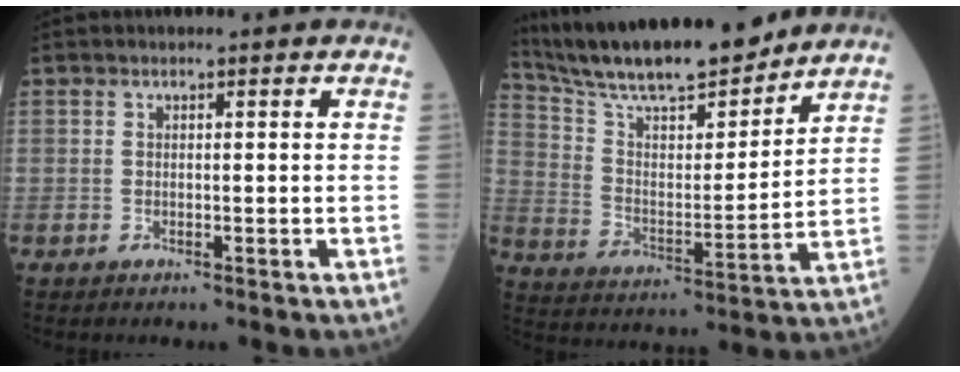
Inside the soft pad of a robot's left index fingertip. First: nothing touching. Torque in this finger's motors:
{"motor_torque": [0.18, -0.77, 0.76, 0.10]}